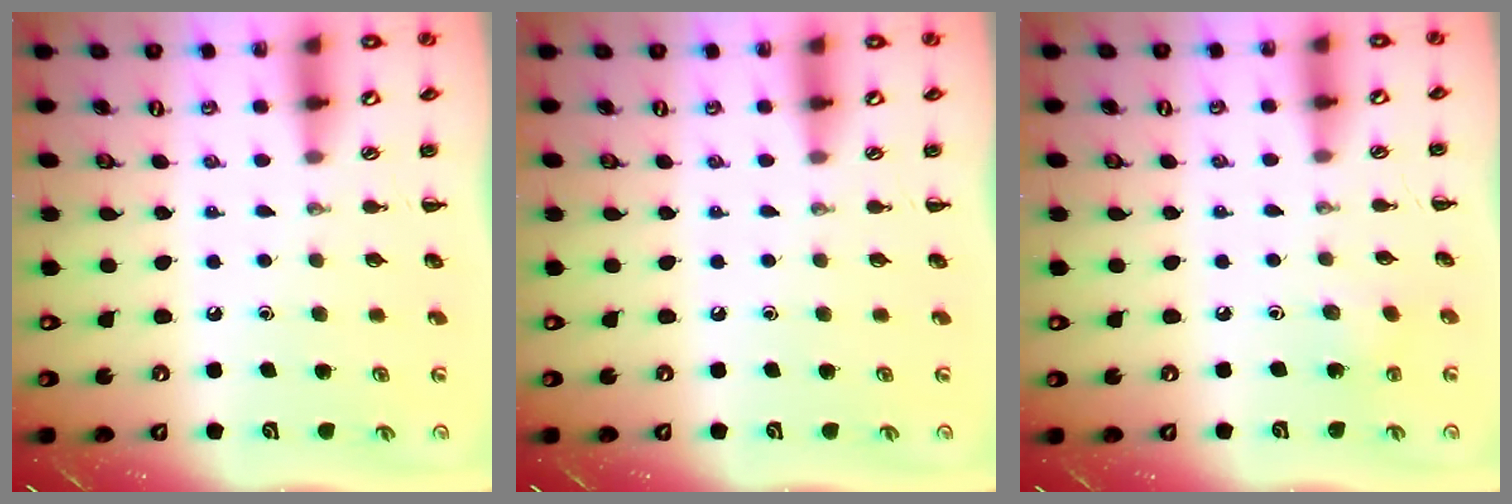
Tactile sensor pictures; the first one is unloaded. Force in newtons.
{"total": 0.0}
{"total": 2.0, "press": 1.9, "slide": 0.6}